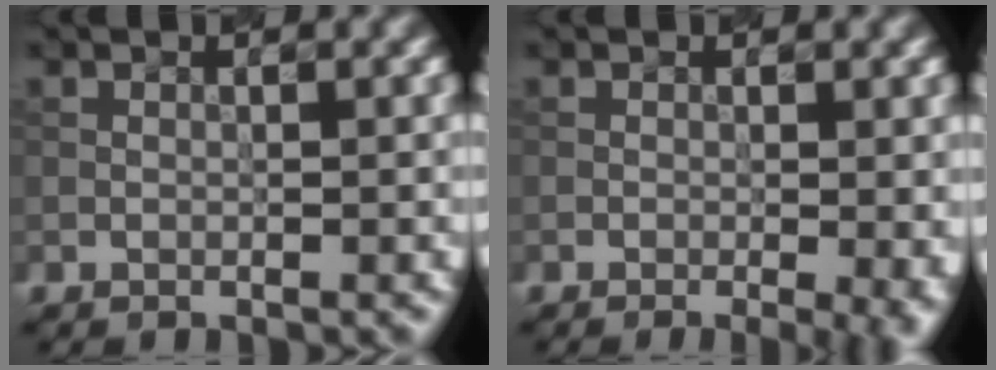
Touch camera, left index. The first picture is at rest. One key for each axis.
{"total": 5.2, "fx": -1.1, "fy": 2.0, "fz": 4.7, "tx": -0.040, "ty": -0.003, "tz": -0.004}